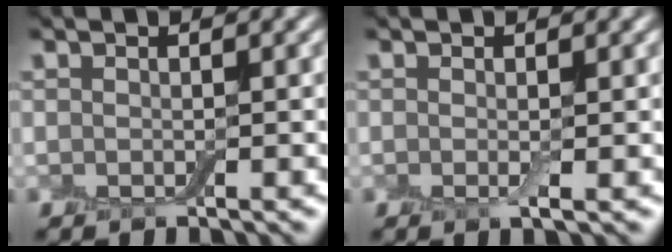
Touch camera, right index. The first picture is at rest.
{"total": 0.9, "force": [0.0, 0.1, 0.9], "torque": [-0.017, -0.004, -0.002]}